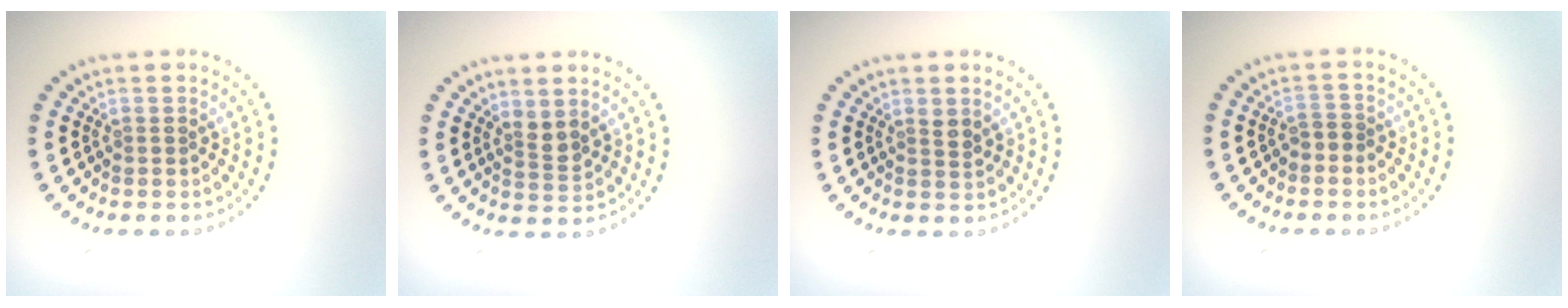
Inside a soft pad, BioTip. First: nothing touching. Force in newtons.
{"total": 1.7, "press": 1.3, "slide": 1.1}
{"total": 1.0, "press": 0.8, "slide": 0.6}
{"total": 1.2, "press": 1.1, "slide": 0.6}